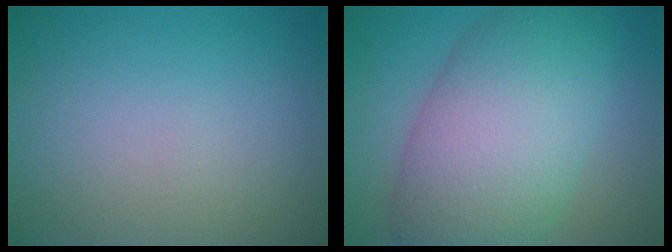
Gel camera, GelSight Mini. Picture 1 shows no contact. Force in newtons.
{"total": 11.8, "press": 11.8, "slide": 0.4}